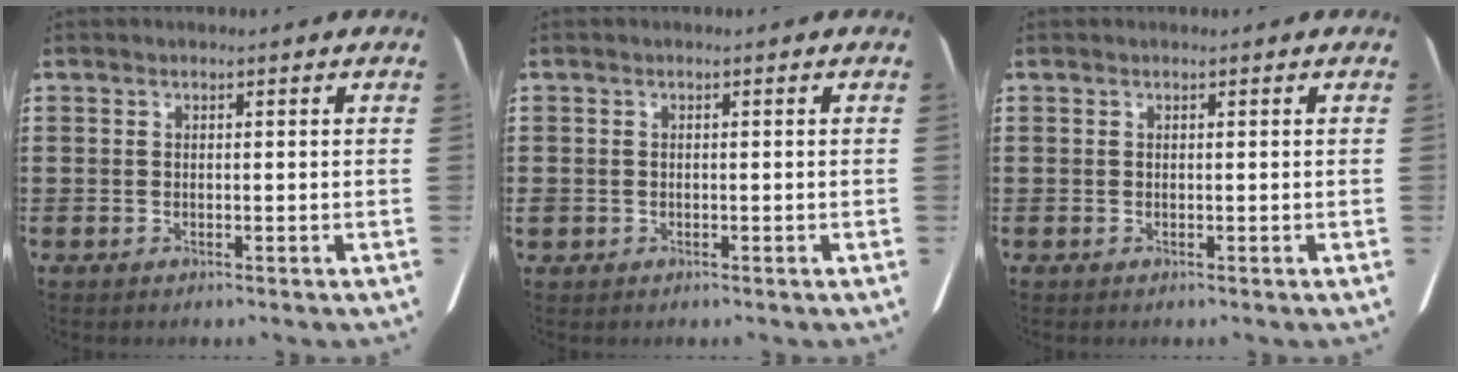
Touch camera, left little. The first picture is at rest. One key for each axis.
{"total": 0.6, "fx": -0.2, "fy": 0.5, "fz": 0.1, "tx": -0.003, "ty": 0.004, "tz": -0.005}
{"total": 0.0}